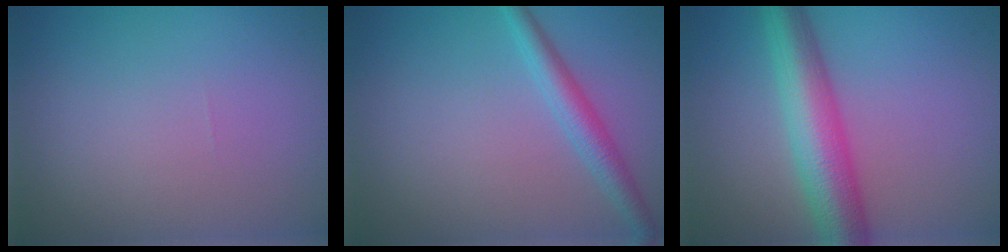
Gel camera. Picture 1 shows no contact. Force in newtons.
{"total": 2.7, "press": 2.7, "slide": 0.1}
{"total": 7.3, "press": 7.3, "slide": 0.1}